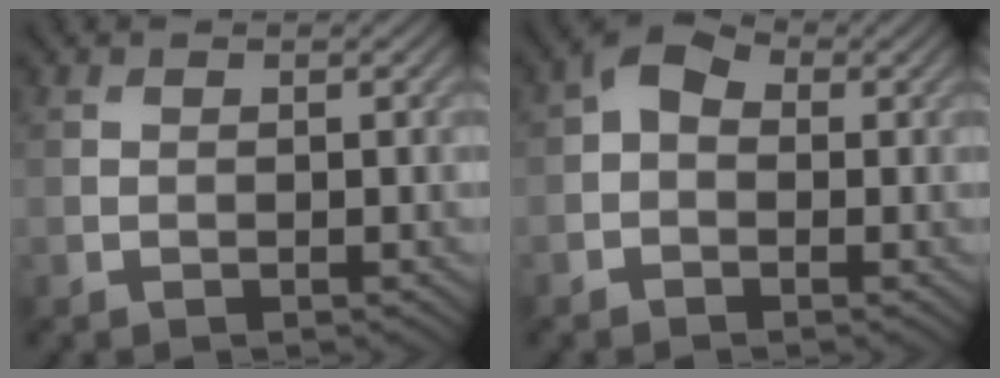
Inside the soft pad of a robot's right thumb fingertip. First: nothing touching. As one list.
[{"total": 3.6, "force": [0.4, 2.6, 2.5], "torque": [-0.049, 0.013, -0.004]}]